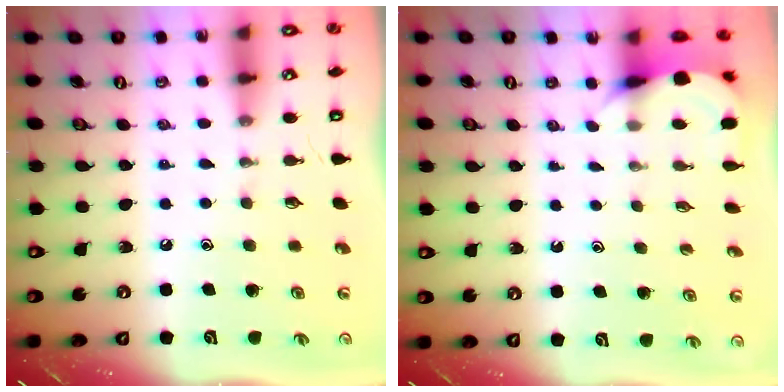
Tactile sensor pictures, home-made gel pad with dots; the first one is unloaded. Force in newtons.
{"total": 4.2, "press": 4.2, "slide": 0.4}